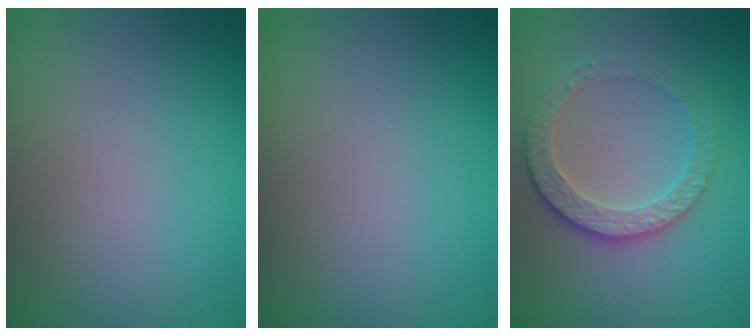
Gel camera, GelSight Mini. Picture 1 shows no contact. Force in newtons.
{"total": 0.0}
{"total": 3.2, "press": 3.1, "slide": 0.9}